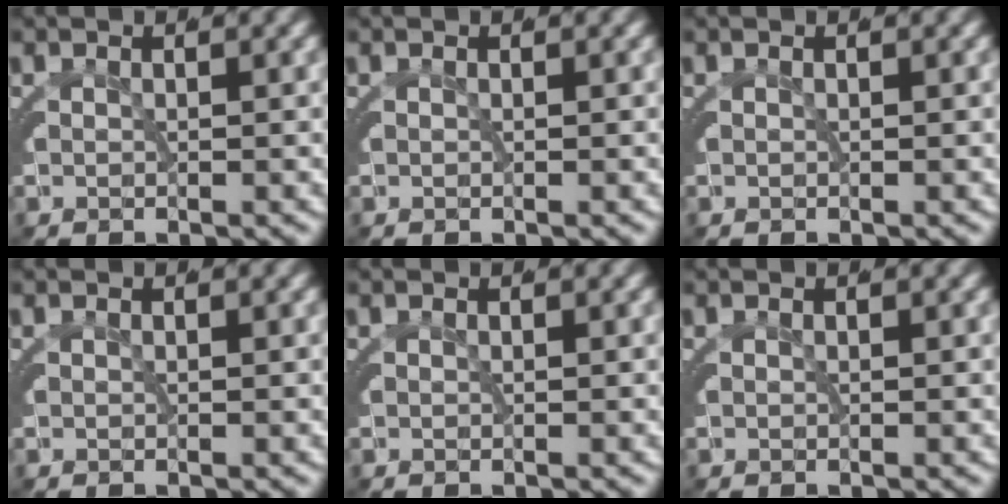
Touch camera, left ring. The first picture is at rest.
{"total": 0.0}
{"total": 0.0}
{"total": 0.0}
{"total": 0.0}
{"total": 0.0}